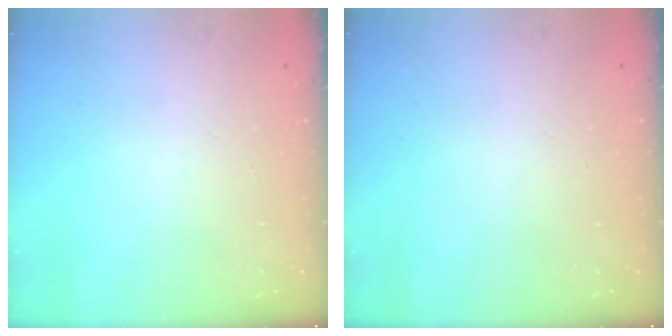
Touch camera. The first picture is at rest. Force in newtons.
{"total": 0.0}